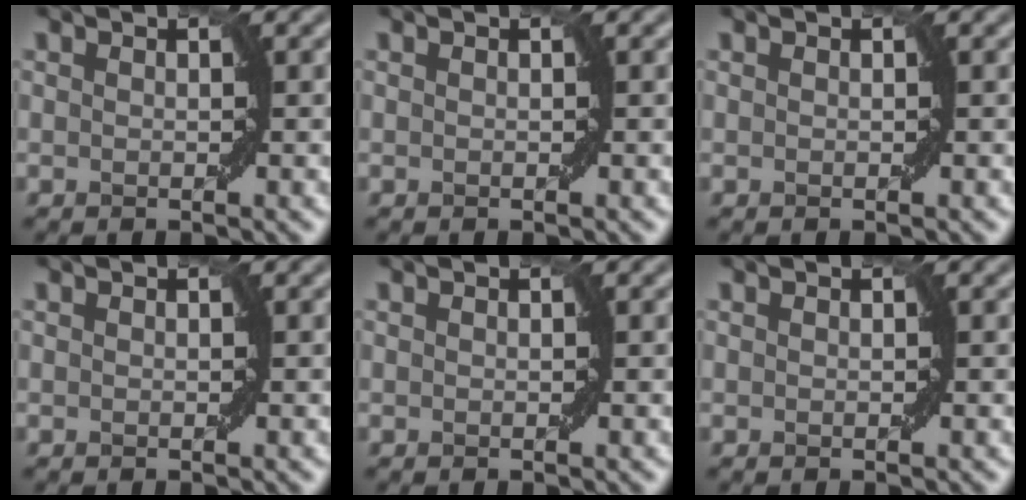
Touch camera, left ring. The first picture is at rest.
{"total": 0.0}
{"total": 0.0}
{"total": 0.0}
{"total": 0.0}
{"total": 0.0}